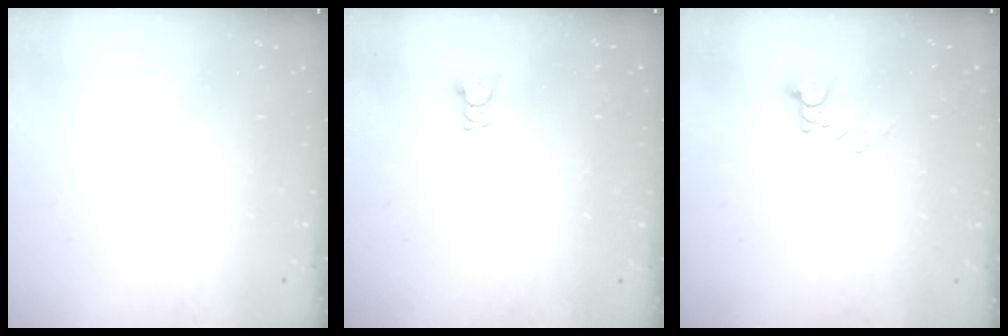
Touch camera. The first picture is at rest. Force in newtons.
{"total": 3.3, "press": 3.2, "slide": 0.4}
{"total": 6.5, "press": 6.5, "slide": 0.6}